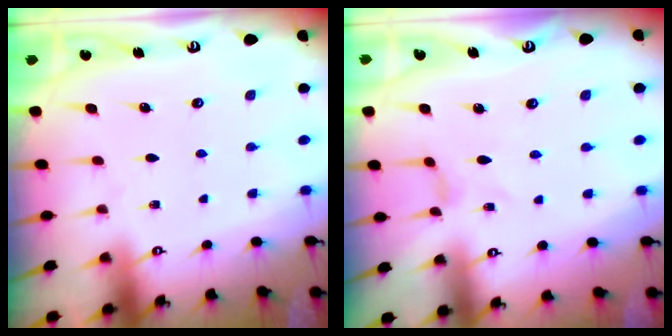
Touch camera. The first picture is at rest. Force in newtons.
{"total": 0.5, "press": 0.5, "slide": 0.1}